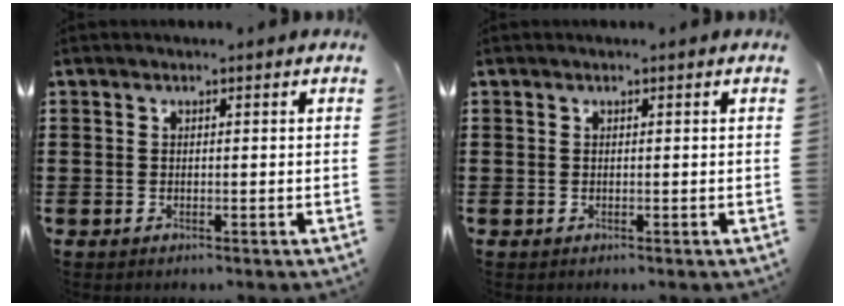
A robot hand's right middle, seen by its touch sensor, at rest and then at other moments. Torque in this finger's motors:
{"motor_torque": [0.24, -0.18, 0.06, -0.01]}